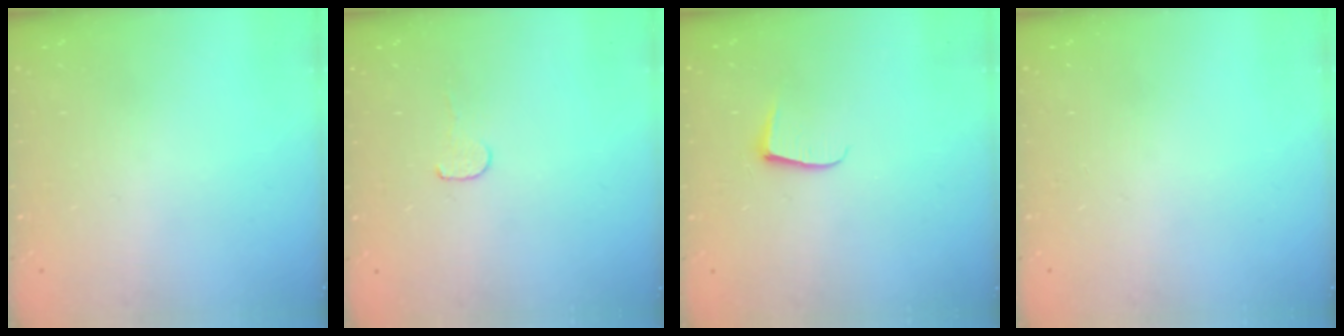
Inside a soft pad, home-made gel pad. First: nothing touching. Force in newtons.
{"total": 4.1, "press": 4.1, "slide": 0.4}
{"total": 5.4, "press": 5.4, "slide": 0.5}
{"total": 0.0}